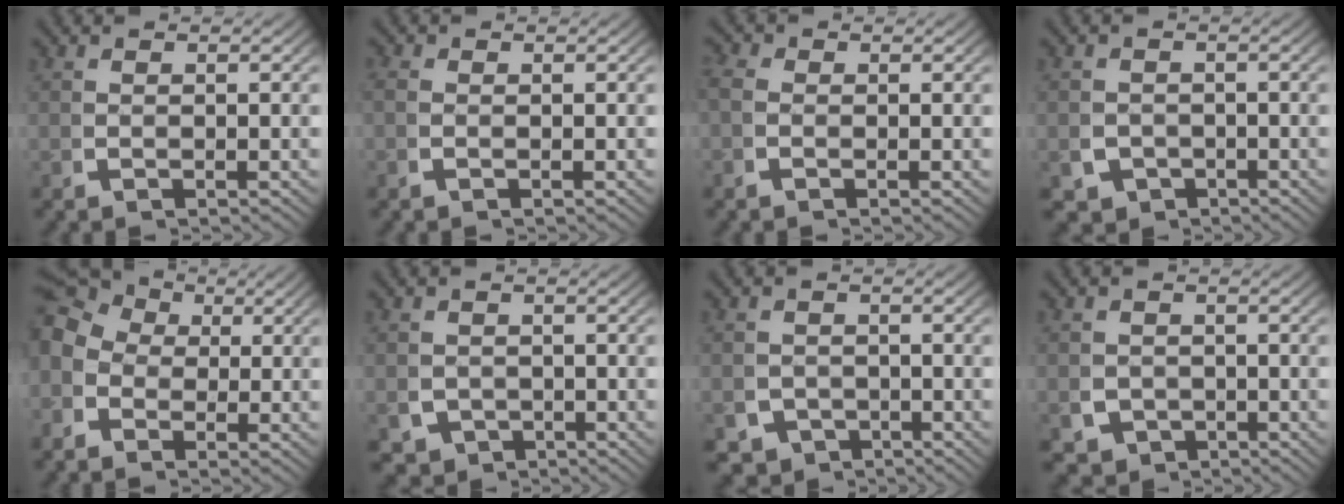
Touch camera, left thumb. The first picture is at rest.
{"total": 0.6, "force": [-0.3, 0.5, 0.3], "torque": [-0.012, -0.005, -0.006]}
{"total": 1.3, "force": [-0.3, 1.1, 0.6], "torque": [-0.015, -0.003, -0.011]}
{"total": 4.2, "force": [-2.4, 3.3, 1.1], "torque": [-0.016, -0.028, -0.035]}
{"total": 6.5, "force": [2.1, 4.9, 3.6], "torque": [-0.053, 0.003, 0.025]}
{"total": 4.1, "force": [-2.2, 3.3, 1.2], "torque": [-0.021, -0.029, -0.031]}
{"total": 4.8, "force": [-3.3, 3.2, 1.1], "torque": [-0.008, -0.028, -0.053]}
{"total": 4.5, "force": [-2.3, 3.7, 1.3], "torque": [-0.022, -0.029, -0.034]}